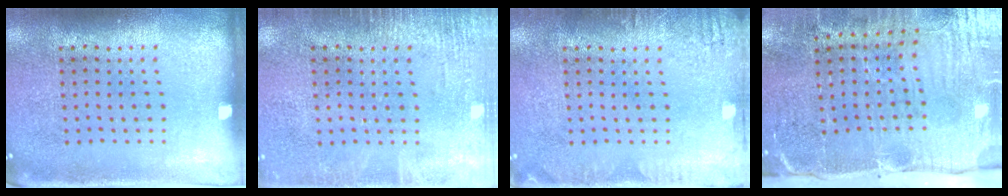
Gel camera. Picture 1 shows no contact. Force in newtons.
{"total": 2.2, "press": 2.2, "slide": 0.3}
{"total": 1.7, "press": 1.7, "slide": 0.2}
{"total": 5.4, "press": 4.4, "slide": 3.1}